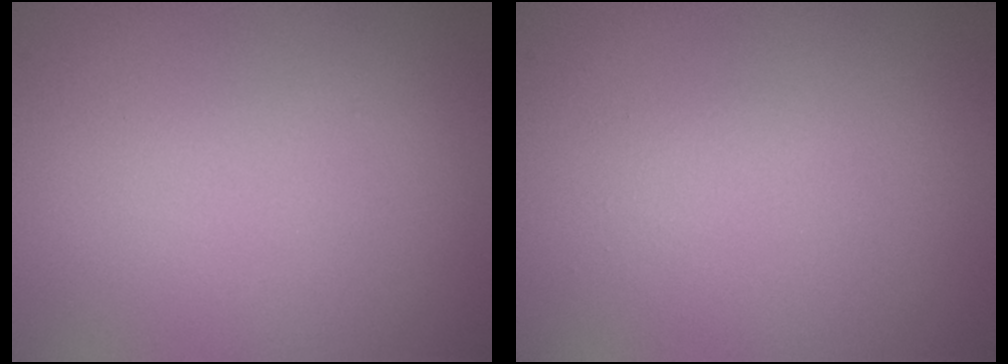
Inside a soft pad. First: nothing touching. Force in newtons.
{"total": 0.7, "press": 0.7, "slide": 0.1}